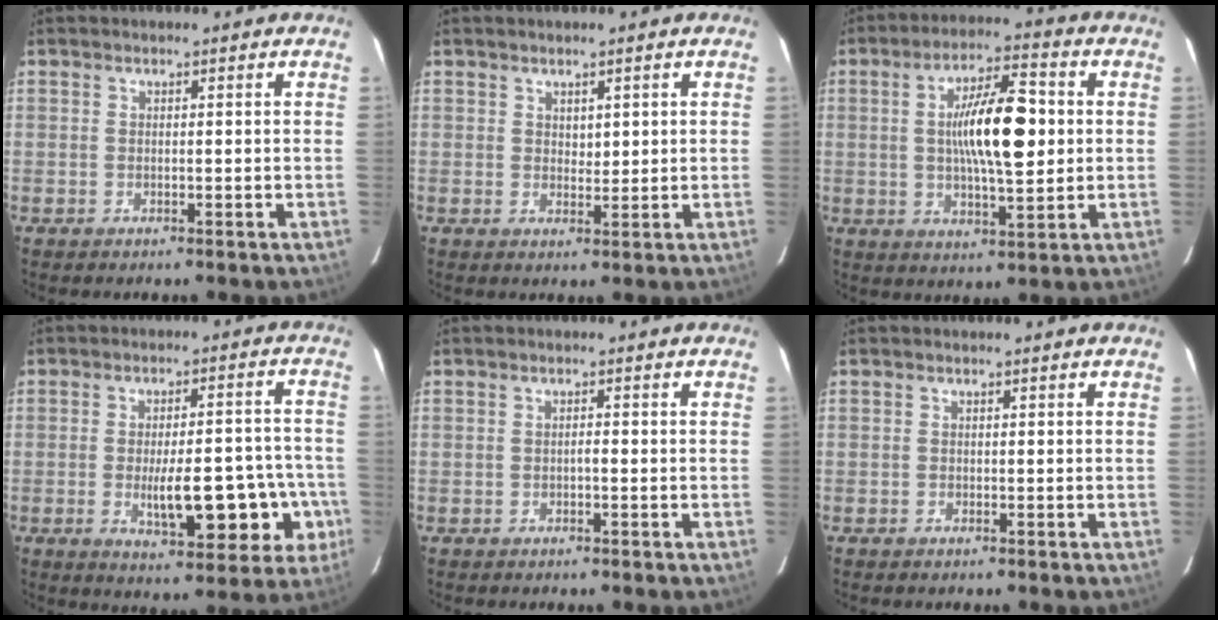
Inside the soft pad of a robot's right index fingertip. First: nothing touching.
{"total": 1.9, "force": [0.8, 1.0, 1.3], "torque": [-0.018, -0.002, 0.016]}
{"total": 12.5, "force": [1.1, 2.8, 12.1], "torque": [-0.211, 0.013, 0.017]}
{"total": 13.9, "force": [-3.9, 4.5, 12.6], "torque": [-0.152, 0.022, -0.041]}
{"total": 0.7, "force": [-0.3, 0.1, 0.7], "torque": [-0.012, 0.002, -0.005]}
{"total": 0.0}